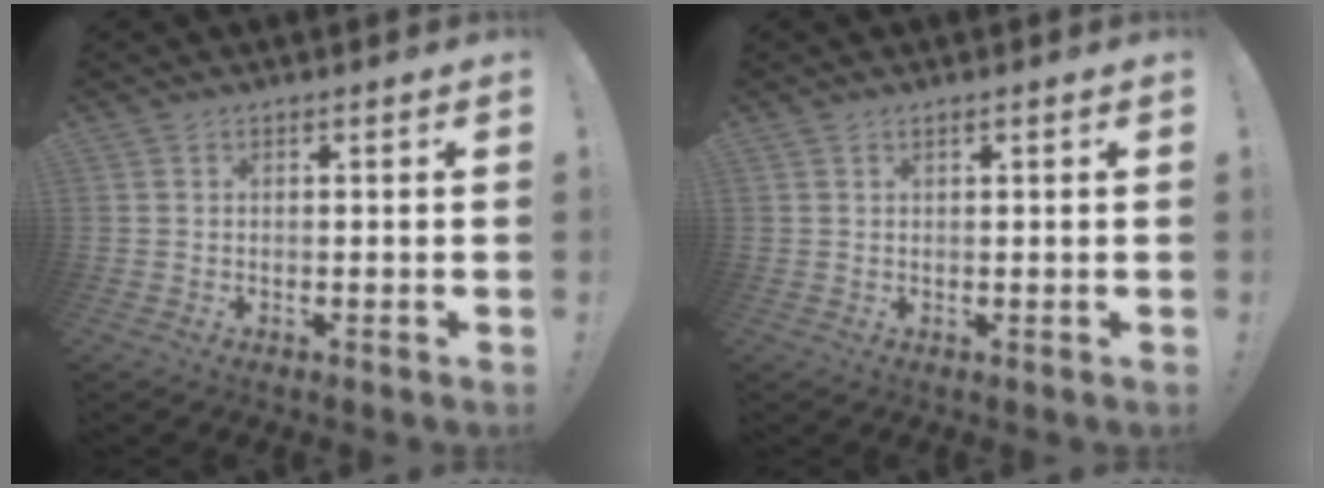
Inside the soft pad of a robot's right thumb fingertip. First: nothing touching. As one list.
[{"total": 1.1, "force": [0.7, -0.1, 0.8], "torque": [-0.018, 0.001, 0.011]}]